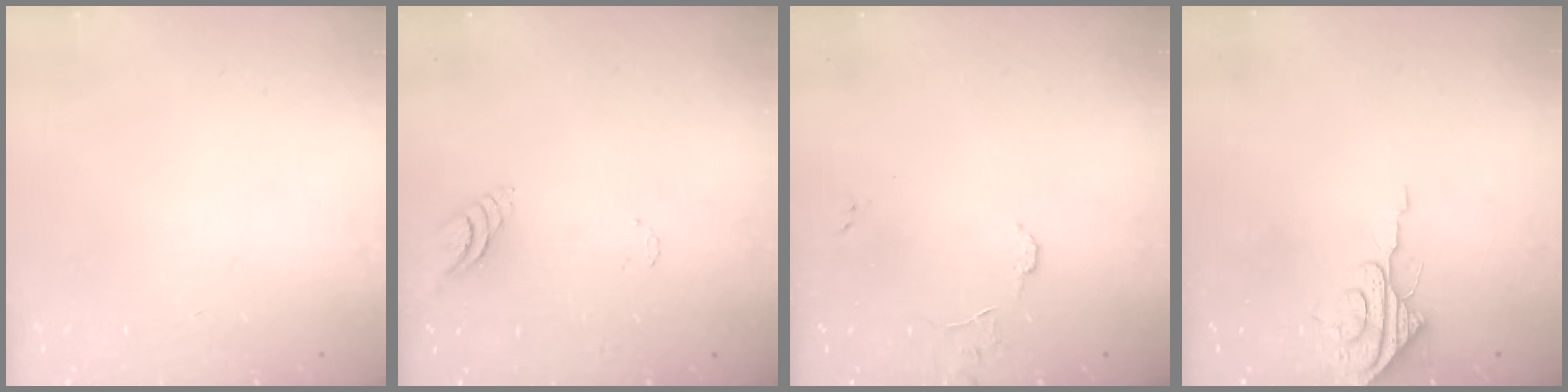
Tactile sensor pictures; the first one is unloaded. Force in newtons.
{"total": 4.9, "press": 4.9, "slide": 0.4}
{"total": 7.7, "press": 7.6, "slide": 0.7}
{"total": 7.6, "press": 7.5, "slide": 0.7}